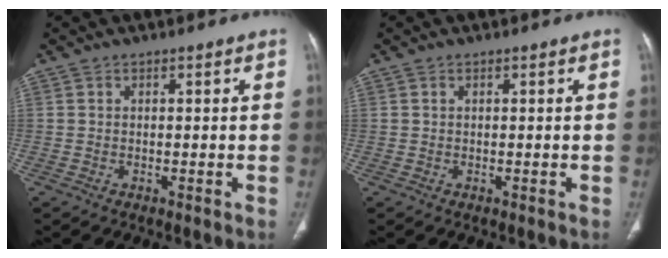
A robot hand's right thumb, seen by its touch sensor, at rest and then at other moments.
{"total": 0.0}